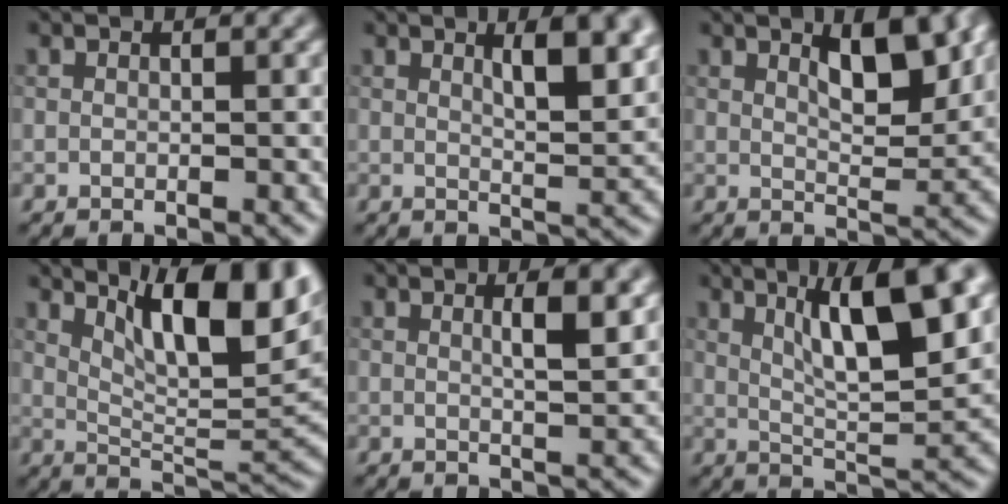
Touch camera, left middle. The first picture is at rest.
{"total": 5.4, "force": [2.3, 1.7, 4.5], "torque": [-0.057, 0.002, 0.032]}
{"total": 4.9, "force": [2.3, 1.7, 4.0], "torque": [-0.068, -0.003, 0.035]}
{"total": 10.6, "force": [5.5, 2.9, 8.5], "torque": [-0.129, 0.002, 0.096]}
{"total": 2.9, "force": [0.9, 0.7, 2.7], "torque": [-0.035, 0.002, 0.011]}
{"total": 9.2, "force": [3.6, 2.3, 8.1], "torque": [-0.121, 0.004, 0.060]}